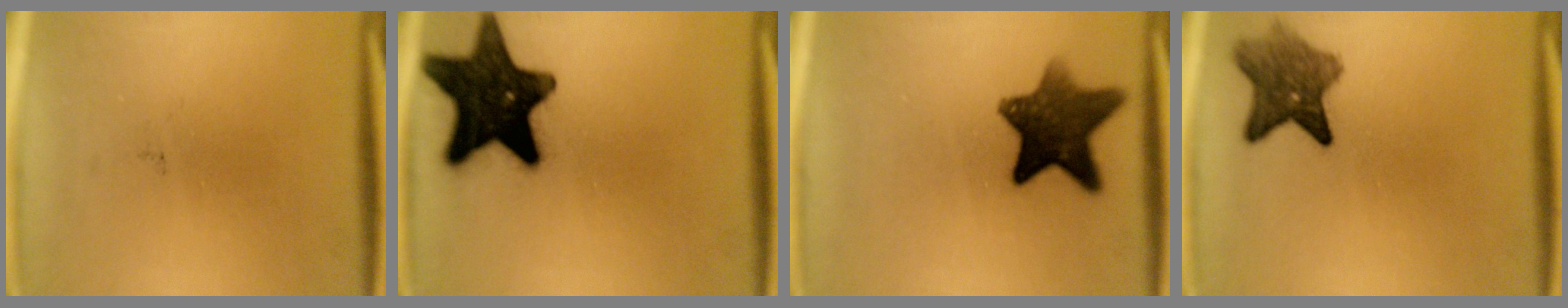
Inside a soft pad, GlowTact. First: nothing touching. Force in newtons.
{"total": 17.4}
{"total": 11.3}
{"total": 6.7}